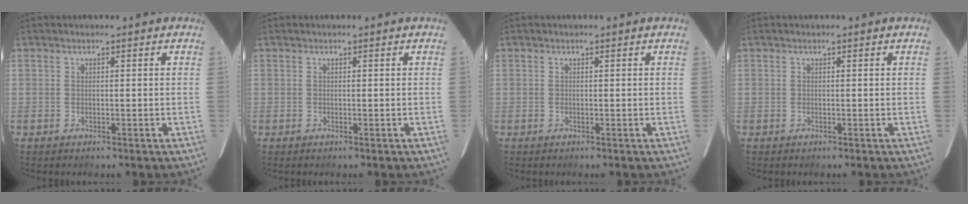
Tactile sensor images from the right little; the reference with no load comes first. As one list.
[{"total": 0.0}, {"total": 0.0}, {"total": 0.0}]